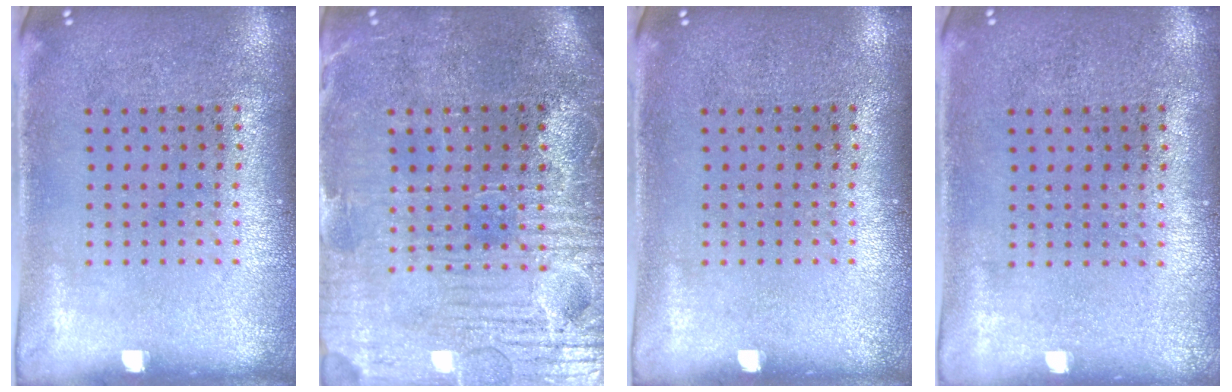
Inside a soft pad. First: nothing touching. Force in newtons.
{"total": 4.0, "press": 3.6, "slide": 1.6}
{"total": 0.0}
{"total": 0.0}